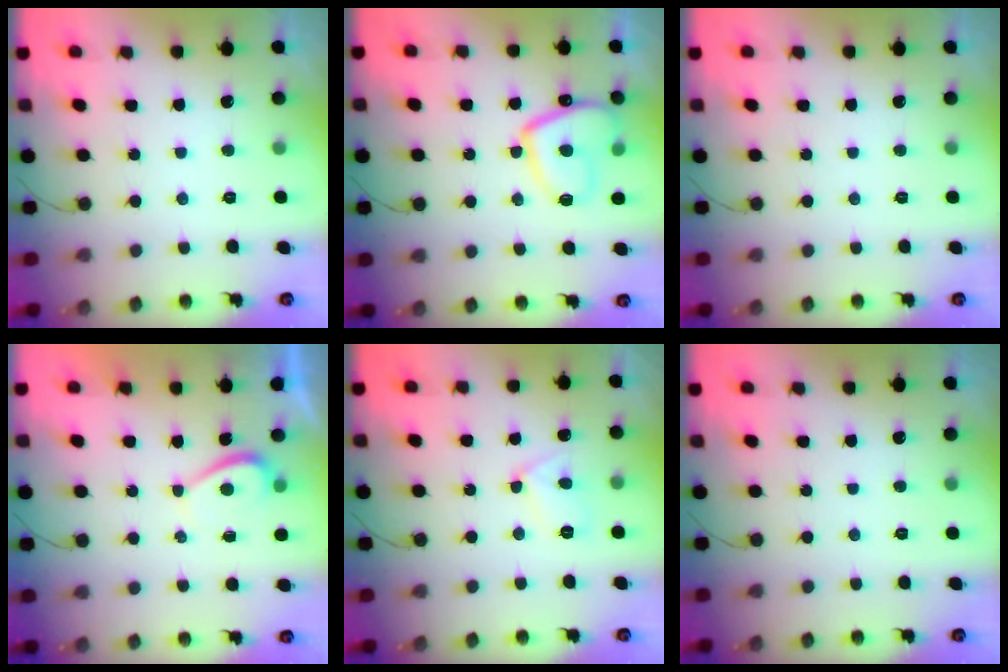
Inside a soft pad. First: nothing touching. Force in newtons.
{"total": 12.6, "press": 12.5, "slide": 1.5}
{"total": 0.0}
{"total": 1.1, "press": 1.0, "slide": 0.6}
{"total": 7.1, "press": 7.0, "slide": 1.5}
{"total": 0.0}